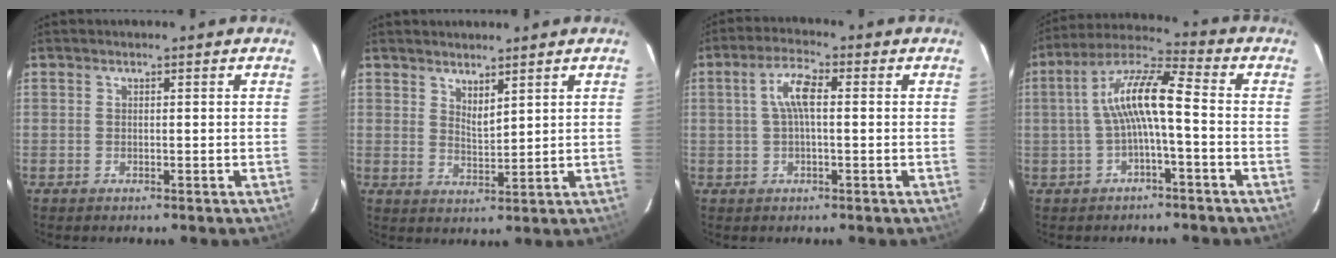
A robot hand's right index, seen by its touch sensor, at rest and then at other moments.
{"total": 3.4, "force": [2.8, 0.9, 1.8], "torque": [-0.030, -0.003, 0.048]}
{"total": 5.2, "force": [0.5, 1.5, 5.0], "torque": [-0.099, 0.013, 0.010]}
{"total": 9.7, "force": [-1.1, 1.7, 9.5], "torque": [-0.198, 0.024, -0.023]}